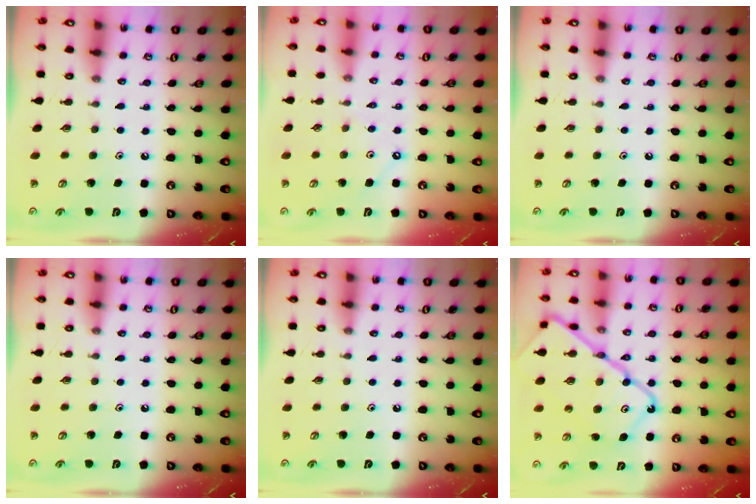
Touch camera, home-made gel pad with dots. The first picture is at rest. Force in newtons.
{"total": 2.9, "press": 2.9, "slide": 0.5}
{"total": 0.0}
{"total": 0.0}
{"total": 0.0}
{"total": 20.6, "press": 20.5, "slide": 2.0}